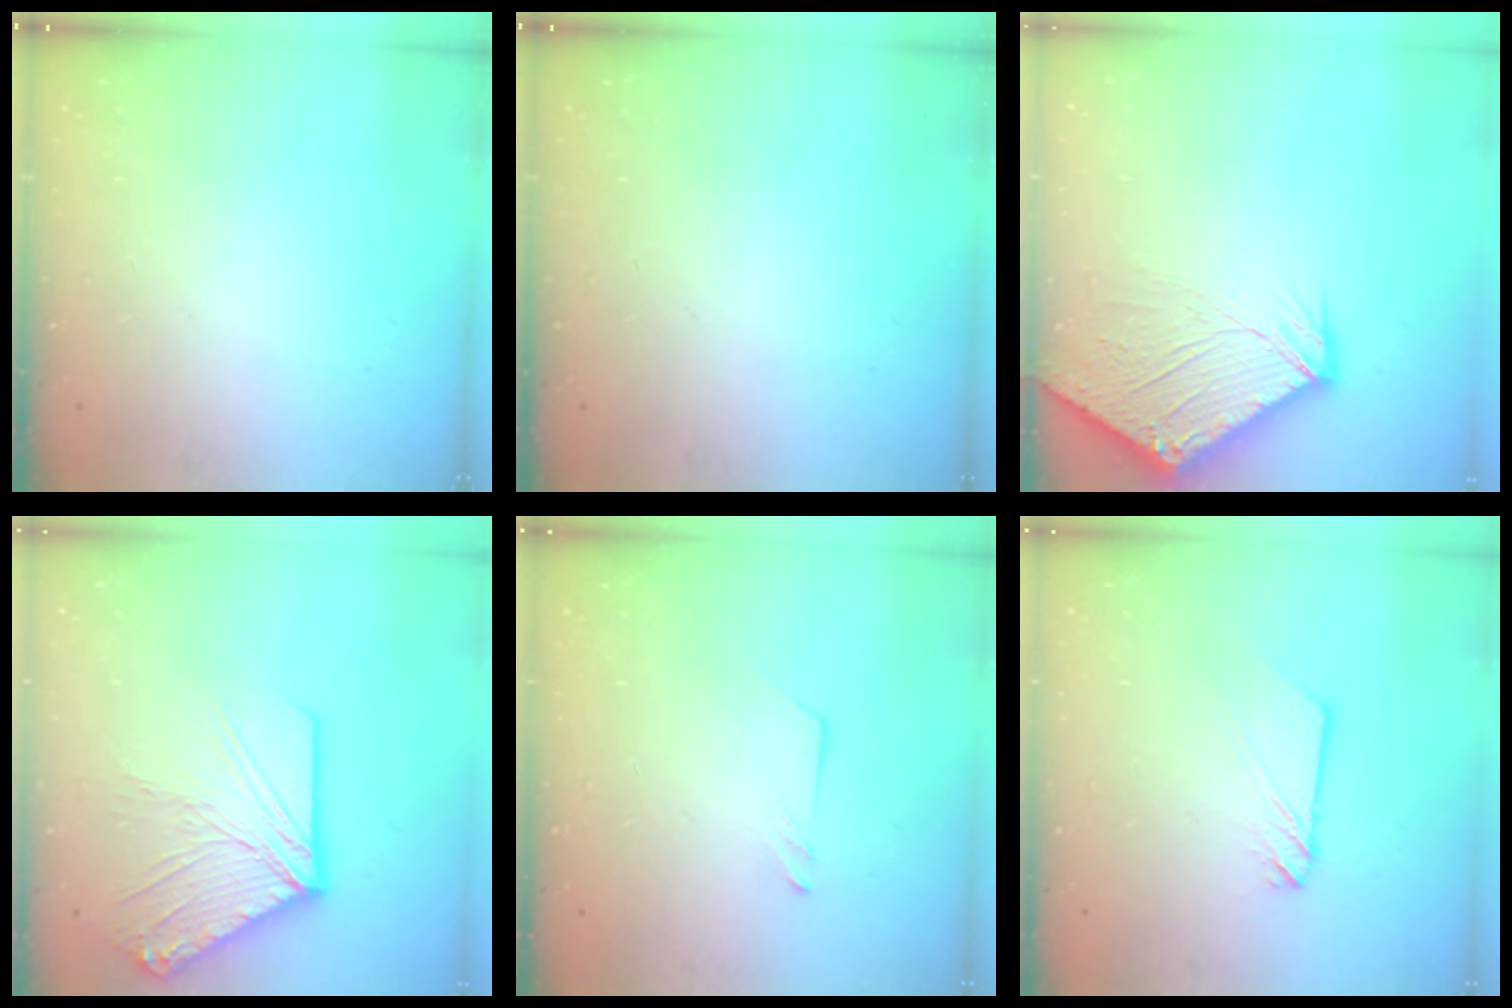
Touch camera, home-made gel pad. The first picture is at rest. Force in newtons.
{"total": 0.0}
{"total": 9.6, "press": 9.5, "slide": 1.2}
{"total": 16.4, "press": 16.2, "slide": 2.3}
{"total": 1.2, "press": 1.2, "slide": 0.1}
{"total": 3.0, "press": 3.0, "slide": 0.2}